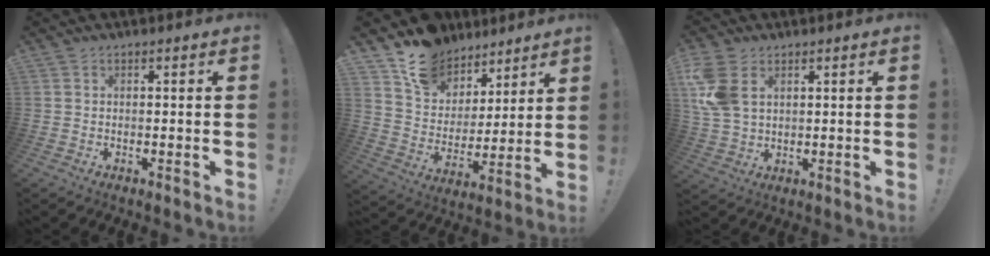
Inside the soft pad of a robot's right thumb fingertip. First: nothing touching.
{"total": 14.8, "force": [10.6, 9.8, 3.6], "torque": [-0.057, -0.076, 0.204]}
{"total": 10.4, "force": [3.8, 6.8, 7.0], "torque": [-0.149, -0.006, 0.075]}